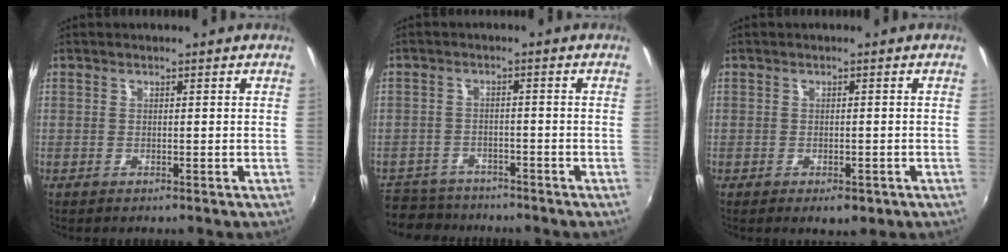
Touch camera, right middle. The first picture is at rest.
{"total": 7.8, "force": [-6.7, 3.8, 1.3], "torque": [-0.050, 0.003, -0.112]}
{"total": 3.3, "force": [-1.8, 1.7, 2.1], "torque": [-0.038, -0.014, -0.024]}